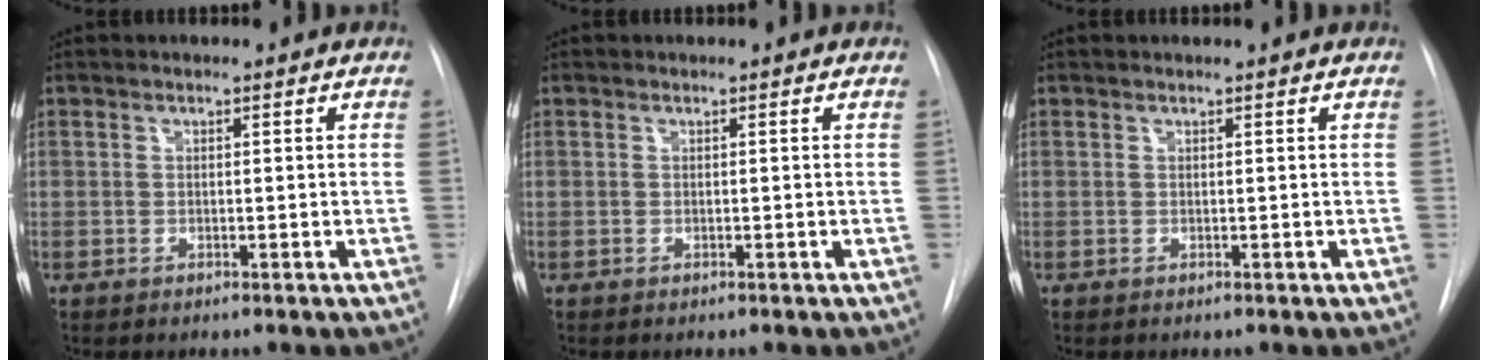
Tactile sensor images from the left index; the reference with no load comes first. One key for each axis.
{"total": 0.0}
{"total": 0.9, "fx": 0.8, "fy": -0.1, "fz": 0.3, "tx": -0.005, "ty": 0.008, "tz": 0.013}